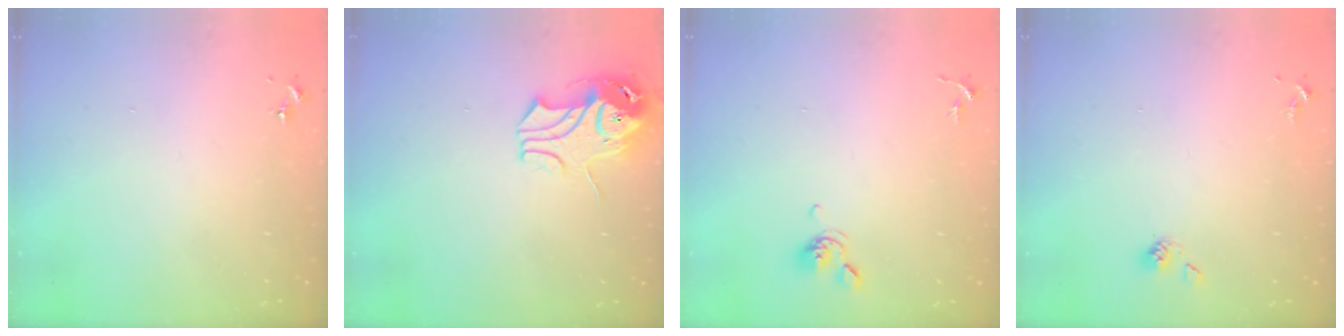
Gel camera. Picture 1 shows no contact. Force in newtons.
{"total": 9.5, "press": 9.4, "slide": 1.2}
{"total": 6.2, "press": 6.0, "slide": 1.5}
{"total": 4.4, "press": 3.7, "slide": 2.4}